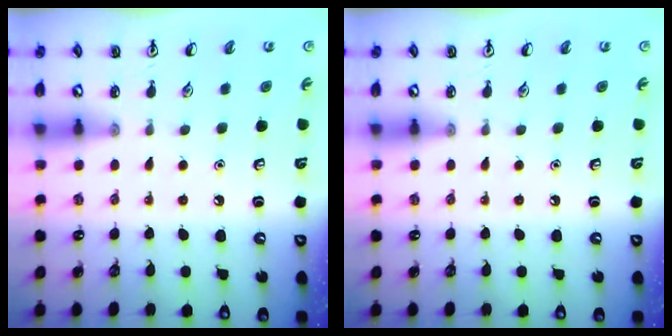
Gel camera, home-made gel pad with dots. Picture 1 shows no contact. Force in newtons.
{"total": 0.0}